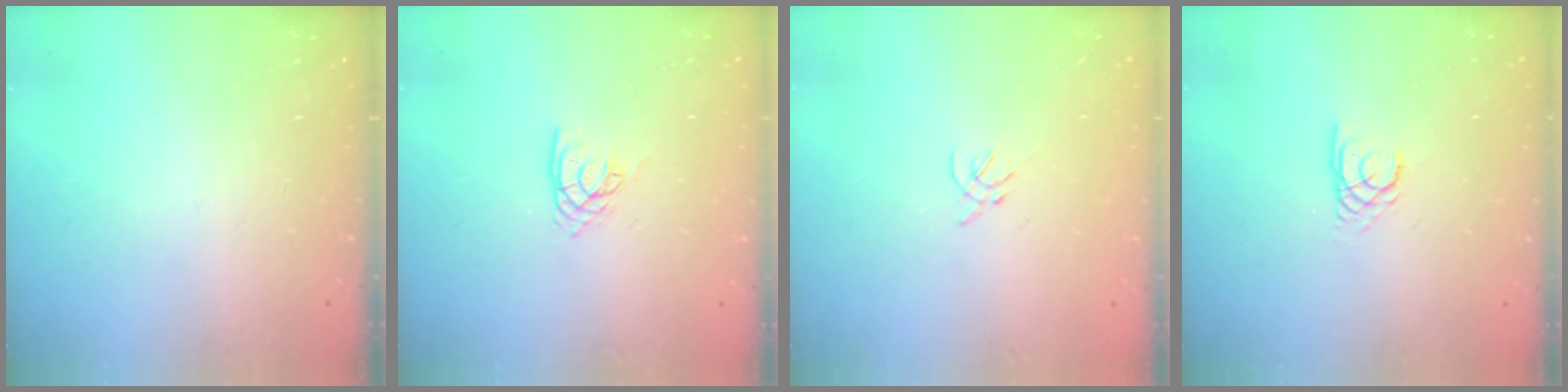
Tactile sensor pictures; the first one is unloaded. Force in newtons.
{"total": 4.2, "press": 4.2, "slide": 0.0}
{"total": 1.2, "press": 1.1, "slide": 0.5}
{"total": 2.7, "press": 2.7, "slide": 0.1}